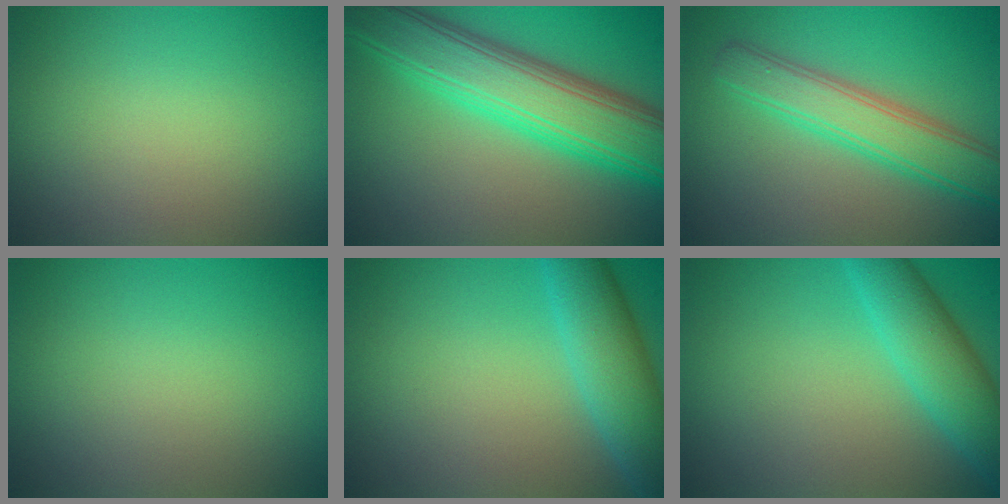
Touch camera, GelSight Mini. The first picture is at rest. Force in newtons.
{"total": 8.9, "press": 8.9, "slide": 0.3}
{"total": 4.8, "press": 4.8, "slide": 0.1}
{"total": 0.0}
{"total": 5.4, "press": 5.4, "slide": 0.2}
{"total": 4.9, "press": 4.9, "slide": 0.0}